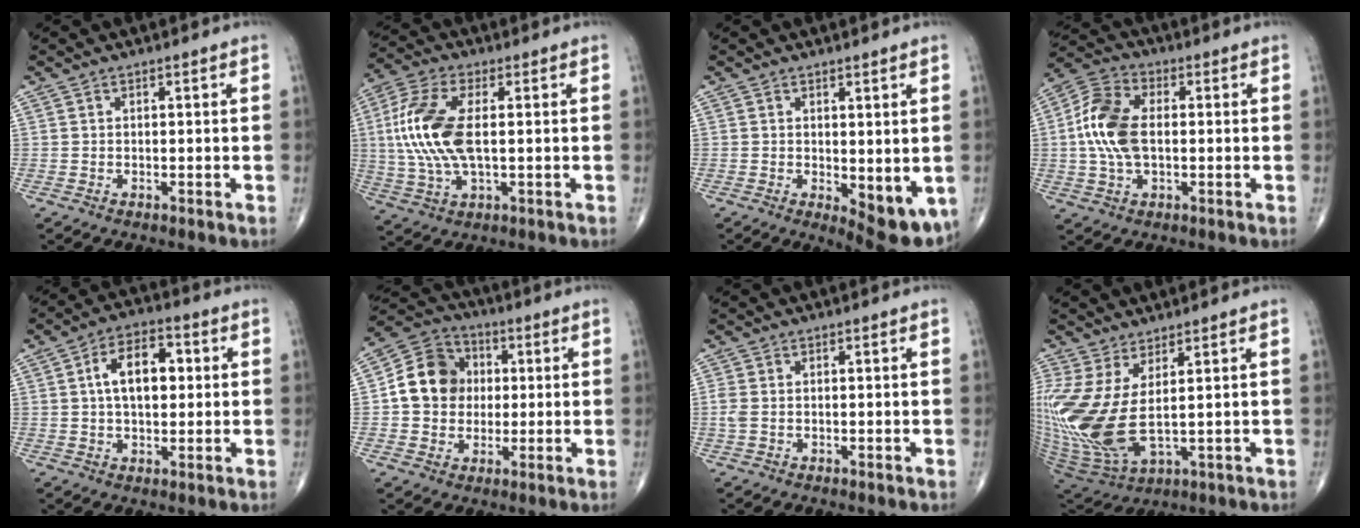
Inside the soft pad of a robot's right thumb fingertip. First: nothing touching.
{"total": 14.2, "force": [1.0, 6.5, 12.6], "torque": [-0.289, 0.005, 0.019]}
{"total": 8.7, "force": [-1.4, 3.8, 7.7], "torque": [-0.087, -0.021, -0.007]}
{"total": 11.8, "force": [0.1, 6.9, 9.6], "torque": [-0.203, 0.019, -0.002]}
{"total": 10.2, "force": [1.6, 5.9, 8.1], "torque": [-0.120, 0.017, 0.022]}
{"total": 11.9, "force": [0.9, 10.4, 5.8], "torque": [-0.075, 0.019, 0.007]}
{"total": 2.0, "force": [-0.2, 1.4, 1.5], "torque": [-0.051, 0.001, -0.006]}
{"total": 15.9, "force": [2.3, 6.4, 14.4], "torque": [-0.350, -0.033, 0.065]}